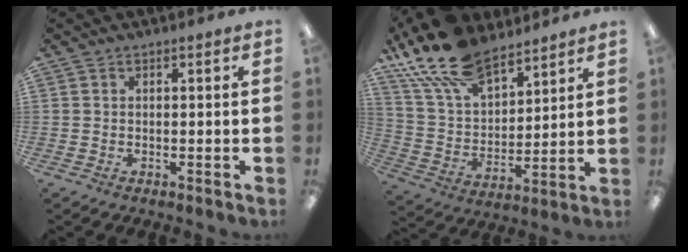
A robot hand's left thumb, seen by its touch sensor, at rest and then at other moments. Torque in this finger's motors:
{"motor_torque": [0.96, 0.43, 1.16, -1.61, 0.55]}